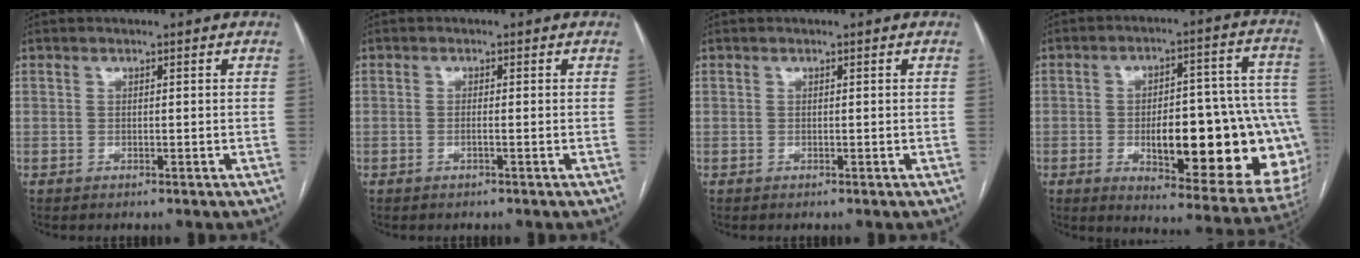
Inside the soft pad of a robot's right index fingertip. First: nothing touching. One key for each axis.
{"total": 0.8, "fx": -0.3, "fy": 0.0, "fz": 0.7, "tx": -0.014, "ty": 0.001, "tz": -0.004}
{"total": 0.0}
{"total": 25.9, "fx": -5.1, "fy": 7.7, "fz": 24.2, "tx": -0.231, "ty": 0.023, "tz": -0.044}